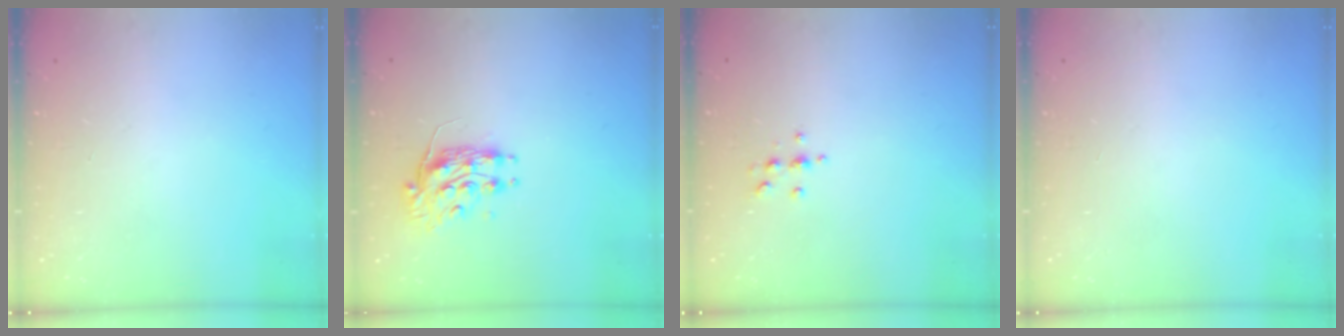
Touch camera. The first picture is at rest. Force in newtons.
{"total": 8.8, "press": 8.8, "slide": 0.0}
{"total": 5.4, "press": 5.1, "slide": 1.7}
{"total": 0.0}